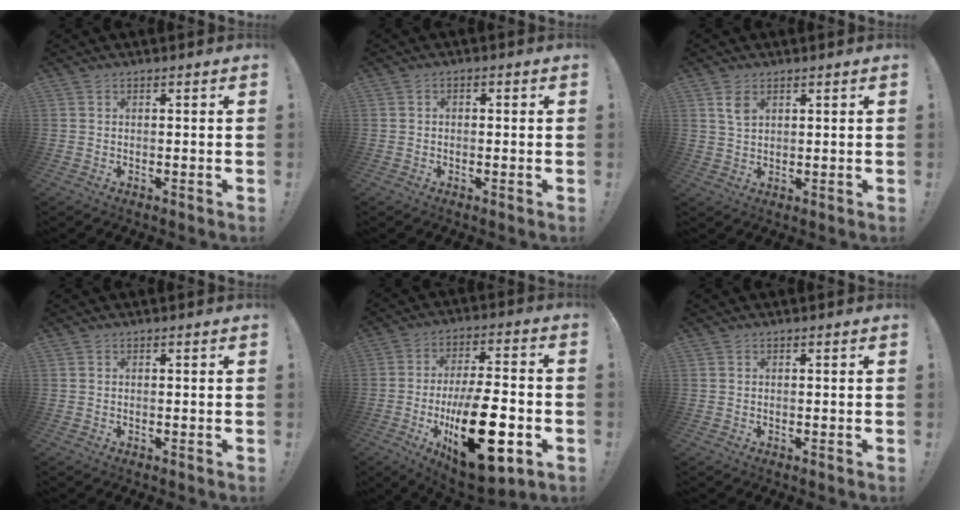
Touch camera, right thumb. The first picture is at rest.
{"total": 1.3, "force": [-0.8, 0.8, 0.7], "torque": [-0.010, 0.005, -0.014]}
{"total": 4.0, "force": [2.0, 2.2, 2.8], "torque": [-0.034, -0.009, 0.033]}
{"total": 0.0}
{"total": 23.8, "force": [-6.6, 10.1, 20.6], "torque": [-0.334, 0.033, -0.090]}
{"total": 0.0}